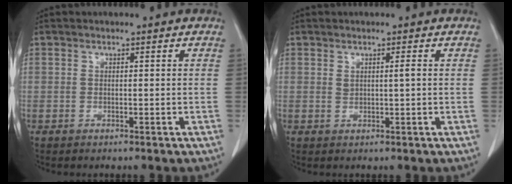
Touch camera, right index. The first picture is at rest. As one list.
[{"total": 1.3, "force": [0.4, 0.1, 1.2], "torque": [-0.024, -0.002, 0.009]}]